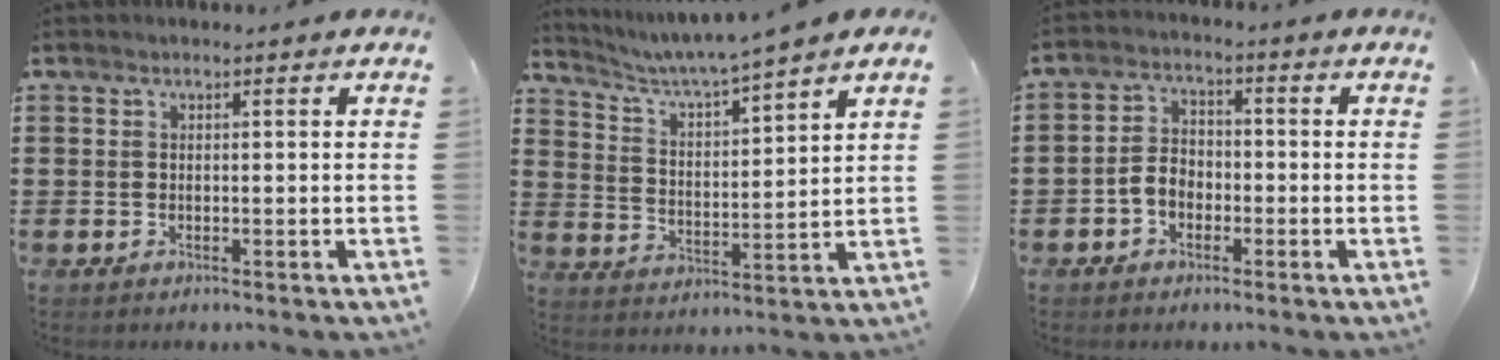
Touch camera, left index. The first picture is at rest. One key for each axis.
{"total": 4.2, "fx": 3.8, "fy": -1.0, "fz": 1.4, "tx": -0.047, "ty": -0.036, "tz": 0.056}
{"total": 3.9, "fx": -1.8, "fy": 2.7, "fz": 2.1, "tx": -0.056, "ty": 0.005, "tz": -0.041}